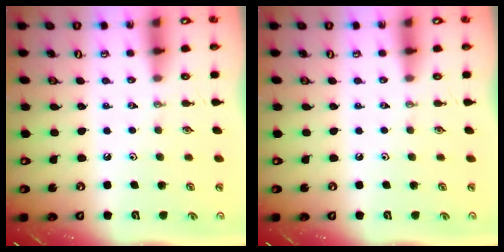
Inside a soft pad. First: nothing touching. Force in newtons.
{"total": 0.0}